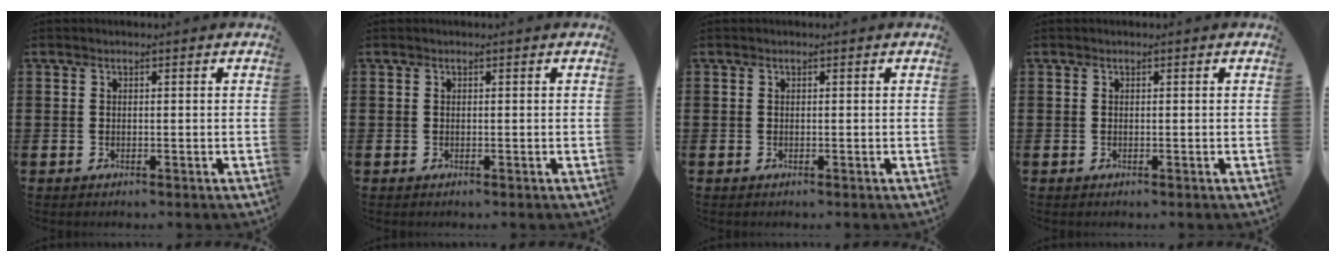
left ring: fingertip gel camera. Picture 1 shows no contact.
{"total": 0.0}
{"total": 0.0}
{"total": 0.0}